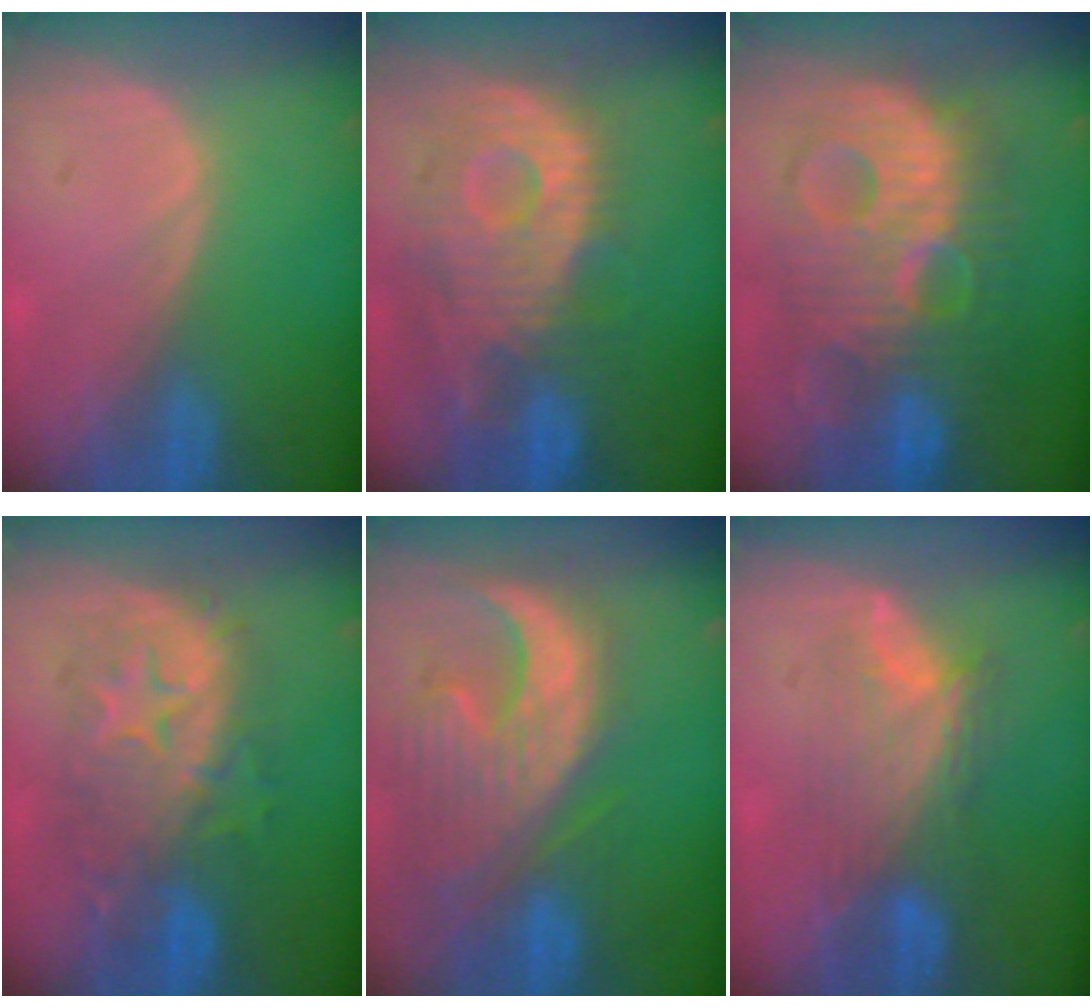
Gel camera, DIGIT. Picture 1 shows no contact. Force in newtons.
{"total": 12.4, "press": 10.9, "slide": 5.9}
{"total": 13.4, "press": 13.4, "slide": 1.2}
{"total": 9.6, "press": 9.6, "slide": 0.5}
{"total": 13.2, "press": 11.4, "slide": 6.8}
{"total": 7.4, "press": 7.1, "slide": 2.1}